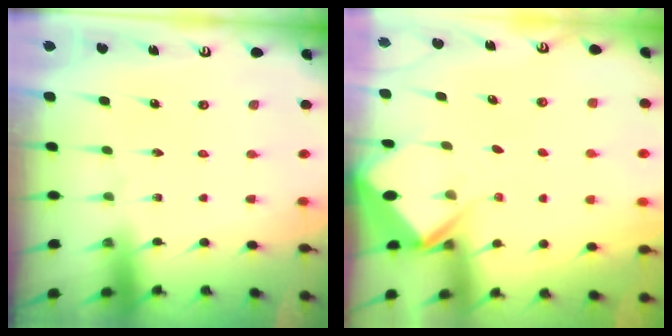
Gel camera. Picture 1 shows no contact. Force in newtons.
{"total": 5.6, "press": 5.6, "slide": 0.6}